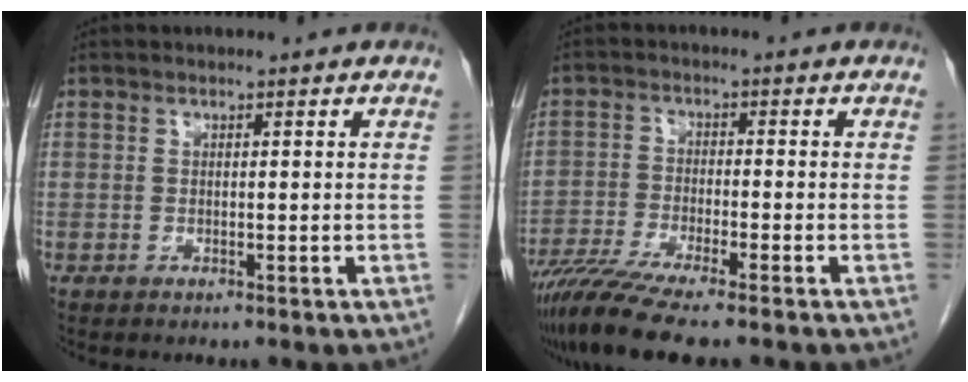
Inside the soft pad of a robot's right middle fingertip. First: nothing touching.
{"total": 9.1, "force": [-7.3, 0.1, 5.6], "torque": [-0.095, -0.023, -0.125]}